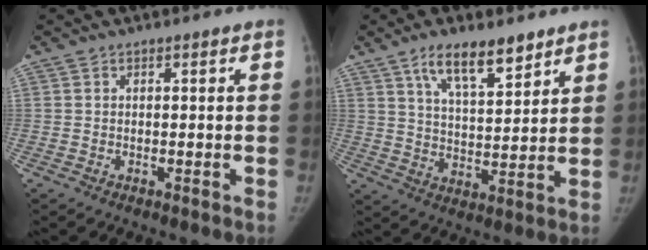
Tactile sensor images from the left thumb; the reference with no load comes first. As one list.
[{"total": 11.1, "force": [7.4, 4.0, 7.2], "torque": [-0.100, -0.041, 0.133]}]